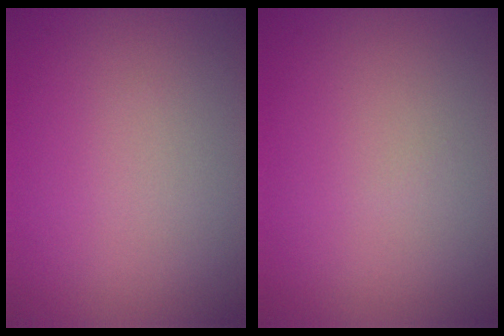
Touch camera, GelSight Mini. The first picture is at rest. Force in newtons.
{"total": 0.0}